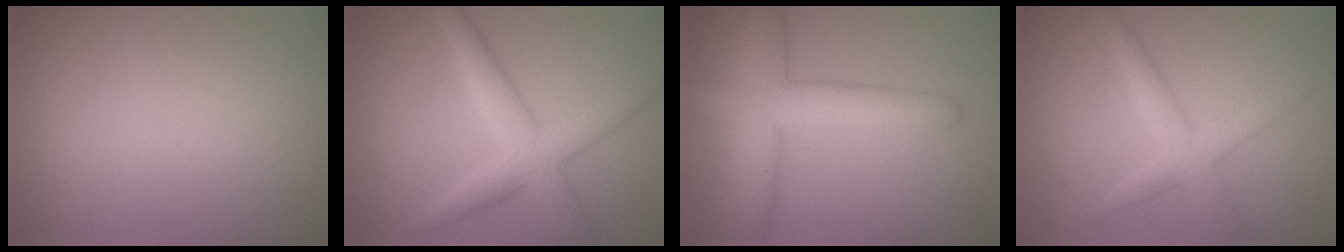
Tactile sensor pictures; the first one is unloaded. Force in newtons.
{"total": 4.4, "press": 4.4, "slide": 0.0}
{"total": 6.7, "press": 6.7, "slide": 0.3}
{"total": 2.9, "press": 2.9, "slide": 0.1}